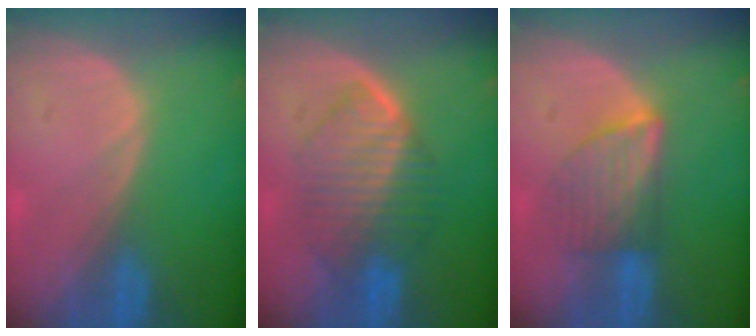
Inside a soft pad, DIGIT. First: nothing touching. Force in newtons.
{"total": 7.5, "press": 7.5, "slide": 0.4}
{"total": 6.0, "press": 6.0, "slide": 1.0}